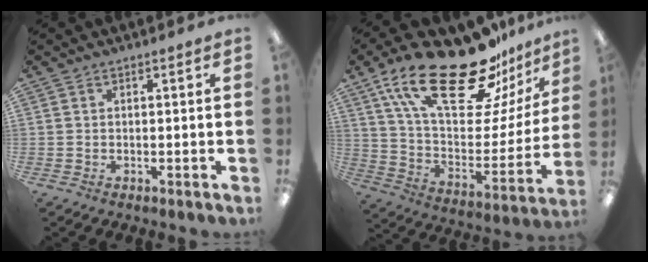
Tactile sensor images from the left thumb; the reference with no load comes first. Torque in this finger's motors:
{"motor_torque": [0.49, 0.63, 1.47, -1.32, 0.18]}